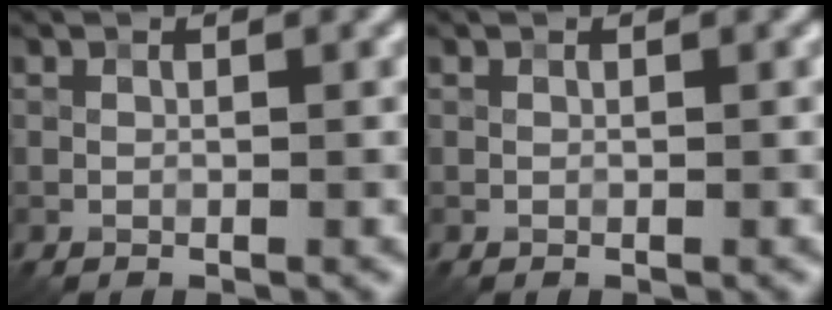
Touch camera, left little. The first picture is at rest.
{"total": 0.0}